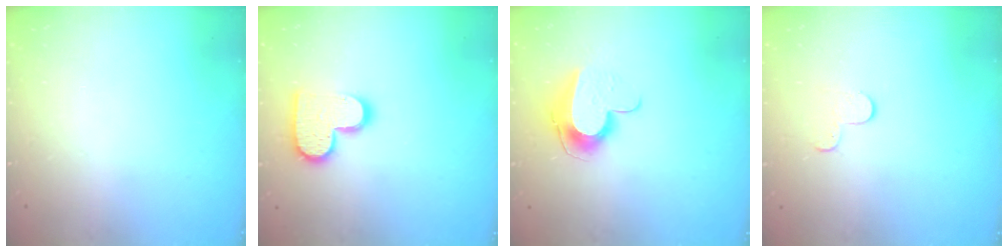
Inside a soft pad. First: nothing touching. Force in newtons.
{"total": 13.0, "press": 13.0, "slide": 1.0}
{"total": 10.0, "press": 9.9, "slide": 0.7}
{"total": 4.2, "press": 4.1, "slide": 0.5}